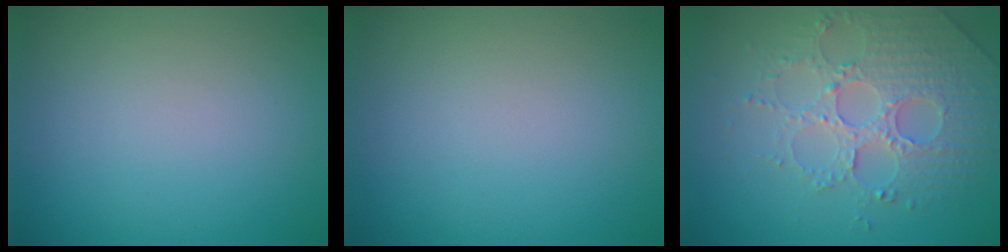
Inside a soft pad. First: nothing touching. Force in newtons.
{"total": 0.0}
{"total": 4.1, "press": 3.9, "slide": 1.2}